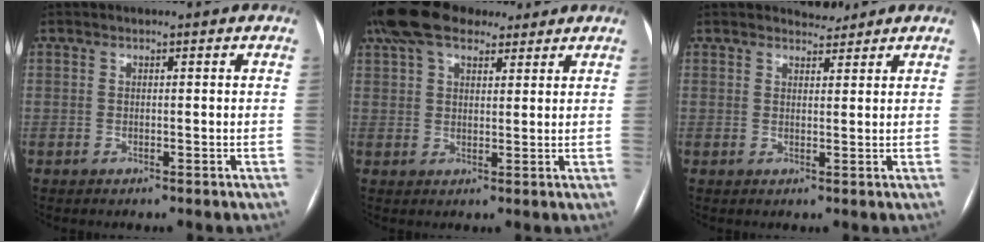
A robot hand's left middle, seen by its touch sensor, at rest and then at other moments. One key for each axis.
{"total": 12.8, "fx": 9.4, "fy": 5.7, "fz": 6.4, "tx": -0.127, "ty": 0.062, "tz": 0.166}
{"total": 2.0, "fx": 1.9, "fy": 0.5, "fz": -0.1, "tx": 0.001, "ty": -0.003, "tz": 0.030}